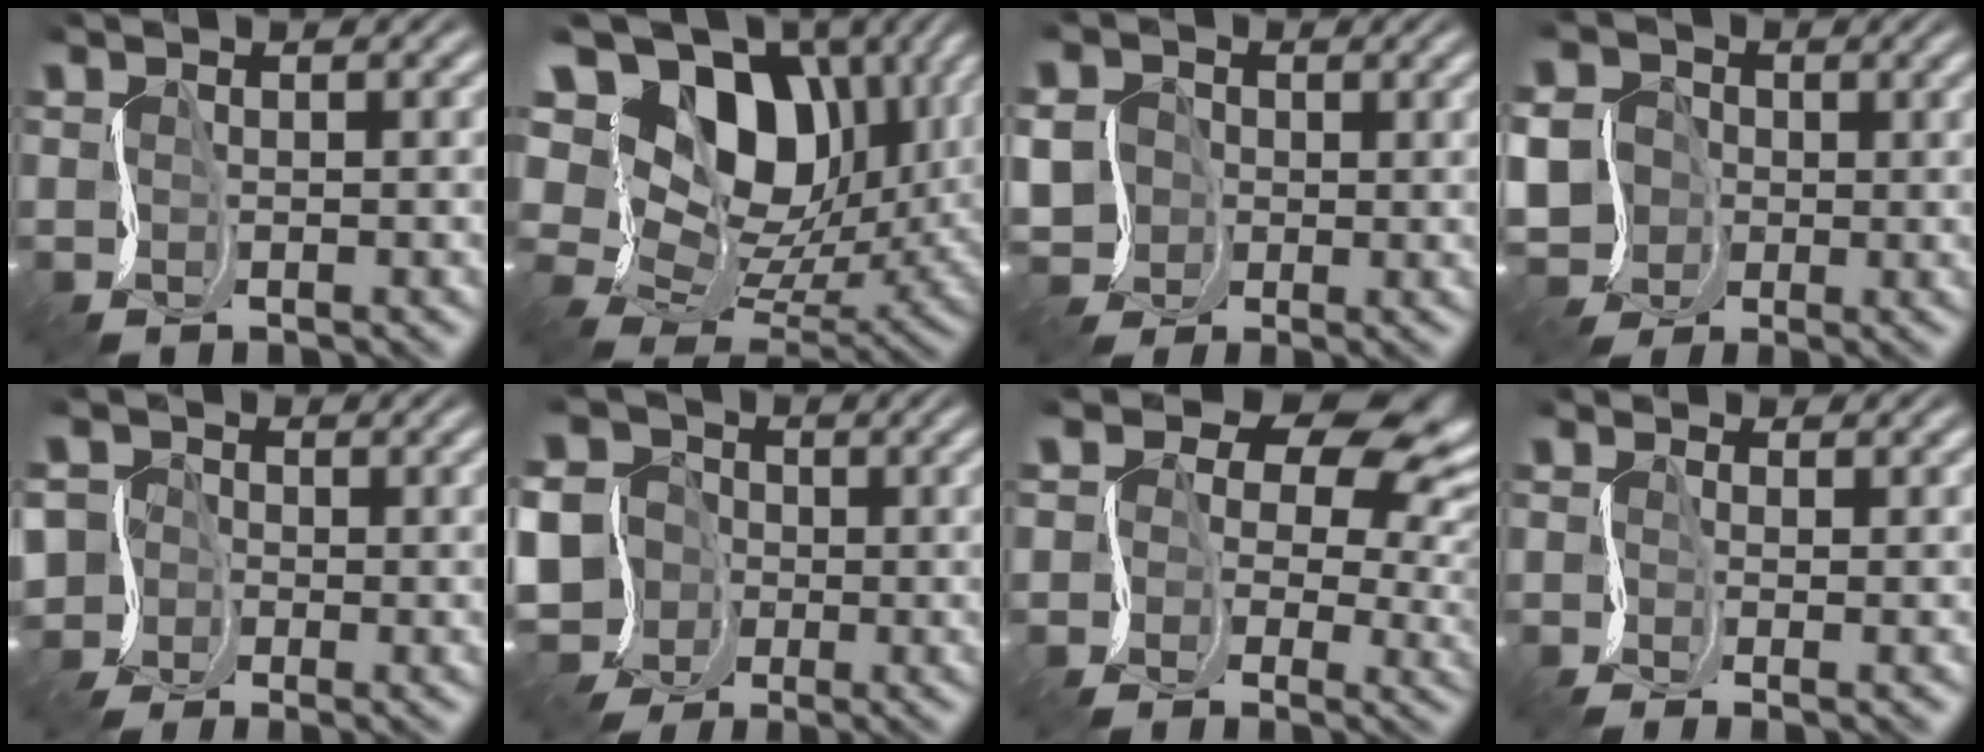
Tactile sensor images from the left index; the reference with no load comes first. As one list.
[{"total": 13.8, "force": [4.7, 9.2, 9.2], "torque": [-0.172, 0.026, 0.069]}, {"total": 4.3, "force": [-1.1, 4.1, 0.7], "torque": [-0.032, 0.007, -0.052]}, {"total": 7.7, "force": [-2.5, 7.0, 2.0], "torque": [-0.059, -0.011, -0.091]}, {"total": 5.7, "force": [-1.8, 5.3, 0.8], "torque": [-0.034, 0.010, -0.083]}, {"total": 10.9, "force": [-4.7, 9.3, 3.4], "torque": [-0.086, -0.016, -0.119]}, {"total": 10.9, "force": [4.4, 7.0, 7.1], "torque": [-0.088, 0.015, 0.049]}, {"total": 2.1, "force": [-0.9, -1.5, -1.2], "torque": [0.022, -0.010, -0.024]}]